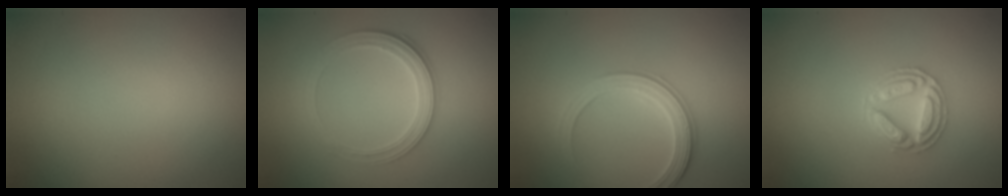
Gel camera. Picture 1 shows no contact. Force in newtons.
{"total": 2.8, "press": 2.7, "slide": 0.8}
{"total": 3.0, "press": 3.0, "slide": 0.6}
{"total": 3.1, "press": 3.0, "slide": 0.7}